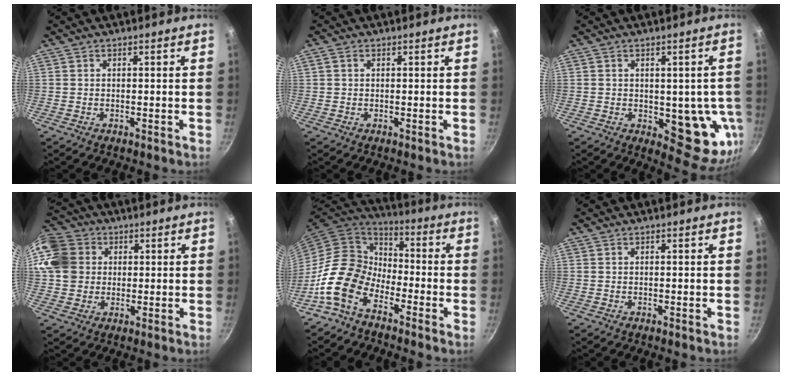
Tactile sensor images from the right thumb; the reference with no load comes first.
{"total": 0.9, "force": [0.3, 0.7, 0.5], "torque": [-0.010, 0.004, 0.005]}
{"total": 12.4, "force": [-1.7, 6.5, 10.5], "torque": [-0.068, -0.013, -0.015]}
{"total": 14.5, "force": [3.2, 12.5, 6.6], "torque": [-0.131, 0.018, 0.053]}
{"total": 12.9, "force": [-6.8, 8.6, 6.8], "torque": [-0.091, 0.058, -0.156]}
{"total": 0.0}